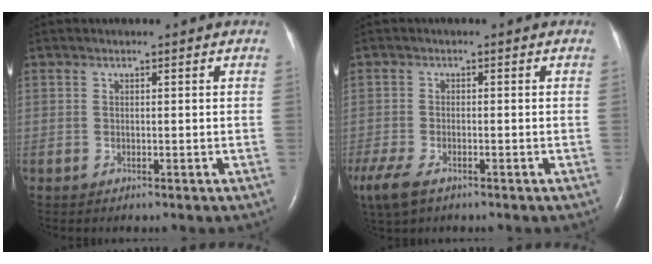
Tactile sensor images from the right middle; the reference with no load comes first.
{"total": 9.0, "force": [-5.7, 4.0, 5.6], "torque": [-0.138, -0.021, -0.095]}